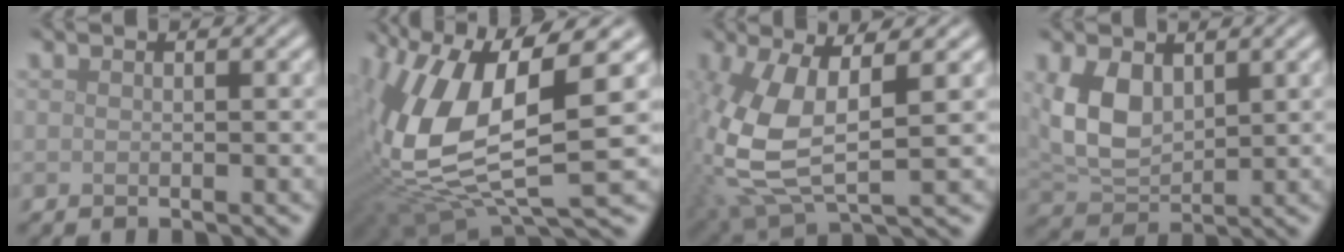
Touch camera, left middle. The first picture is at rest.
{"total": 13.1, "force": [1.7, 5.9, 11.6], "torque": [-0.255, -0.013, 0.033]}
{"total": 9.2, "force": [-0.2, 4.4, 8.1], "torque": [-0.206, -0.008, -0.003]}
{"total": 5.2, "force": [1.6, 3.3, 3.8], "torque": [-0.089, -0.003, 0.038]}